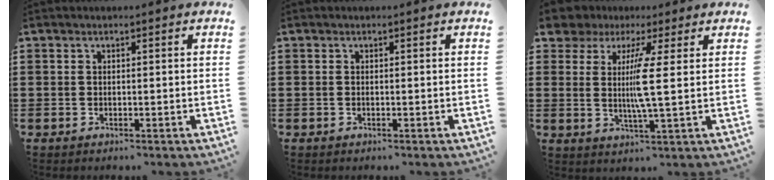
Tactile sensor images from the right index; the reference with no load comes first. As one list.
[{"total": 0.0}, {"total": 6.7, "force": [2.9, 1.5, 5.9], "torque": [-0.107, -0.012, 0.049]}]